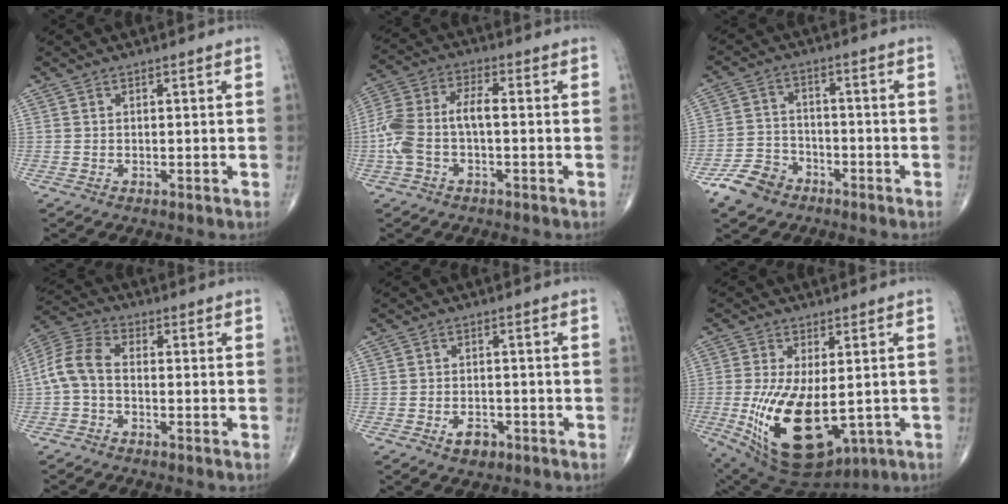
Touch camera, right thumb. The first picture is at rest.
{"total": 9.9, "force": [-1.5, 4.9, 8.5], "torque": [-0.199, 0.035, -0.033]}
{"total": 7.3, "force": [-5.0, 4.7, 2.3], "torque": [-0.031, 0.026, -0.100]}
{"total": 7.4, "force": [-1.2, 4.3, 5.9], "torque": [-0.127, 0.025, -0.037]}
{"total": 3.5, "force": [-1.9, 2.1, 2.0], "torque": [-0.023, 0.009, -0.029]}
{"total": 17.9, "force": [-3.2, 8.8, 15.3], "torque": [-0.287, -0.021, -0.024]}